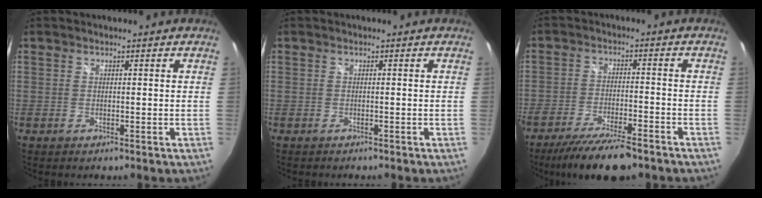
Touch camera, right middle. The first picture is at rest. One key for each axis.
{"total": 0.0}
{"total": 12.6, "fx": -10.2, "fy": 3.0, "fz": 6.9, "tx": -0.145, "ty": -0.025, "tz": -0.167}